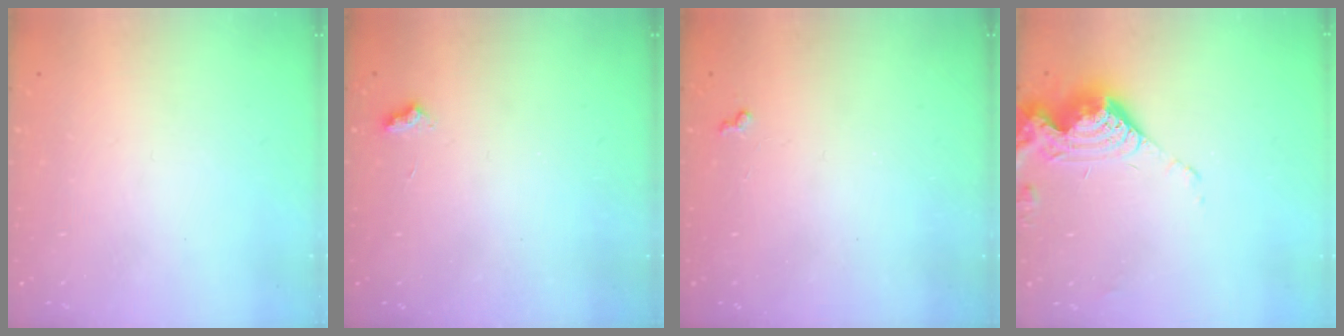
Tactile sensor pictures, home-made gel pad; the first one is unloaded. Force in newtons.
{"total": 2.7, "press": 2.7, "slide": 0.4}
{"total": 4.1, "press": 4.0, "slide": 0.6}
{"total": 9.5, "press": 9.5, "slide": 0.8}